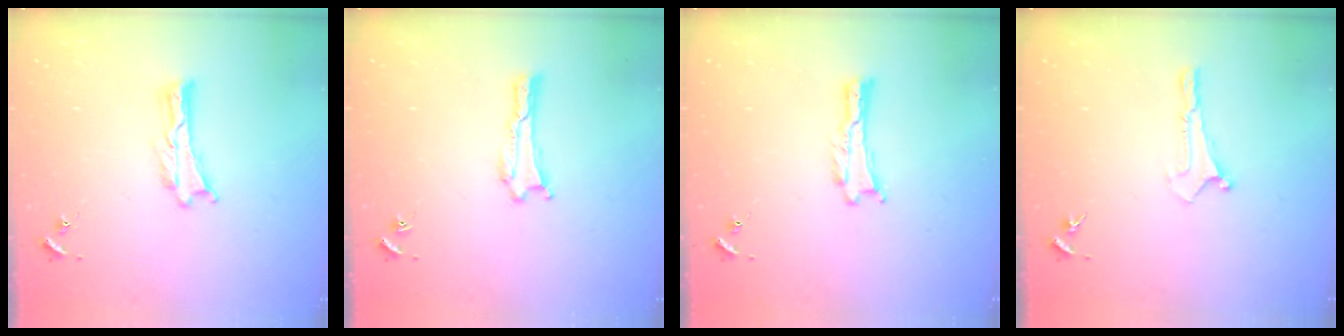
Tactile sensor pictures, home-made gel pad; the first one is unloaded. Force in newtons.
{"total": 0.0}
{"total": 0.0}
{"total": 0.0}